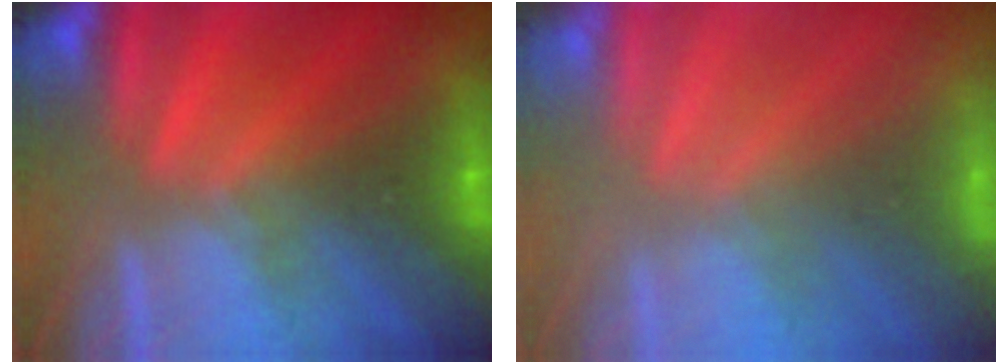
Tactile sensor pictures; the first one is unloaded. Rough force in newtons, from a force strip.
{"total": 8.0}